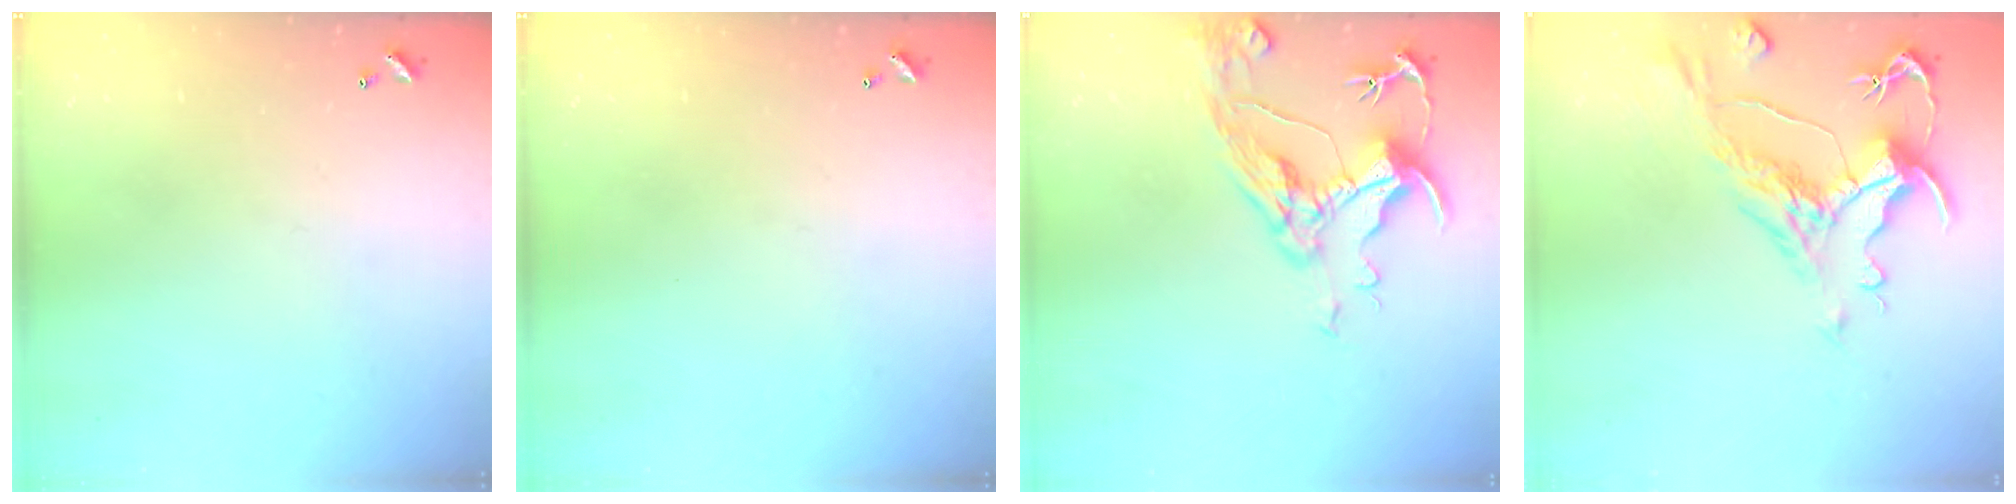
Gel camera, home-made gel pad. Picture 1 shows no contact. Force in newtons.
{"total": 0.0}
{"total": 8.7, "press": 8.5, "slide": 1.4}
{"total": 2.6, "press": 2.1, "slide": 1.6}